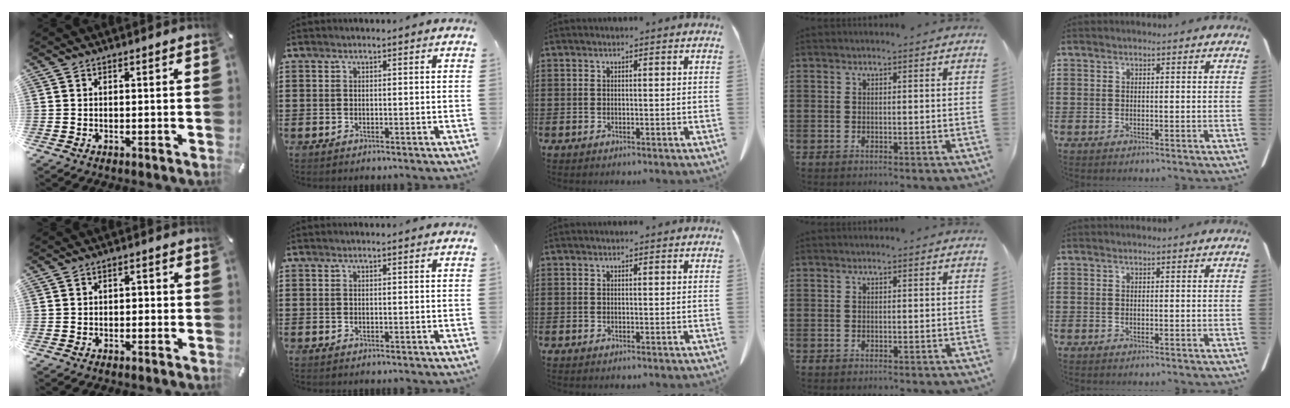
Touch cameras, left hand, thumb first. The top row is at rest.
{"thumb": {"total": 1.4, "force": [-0.8, 1.0, 0.6], "torque": [-0.013, 0.007, -0.018]}}